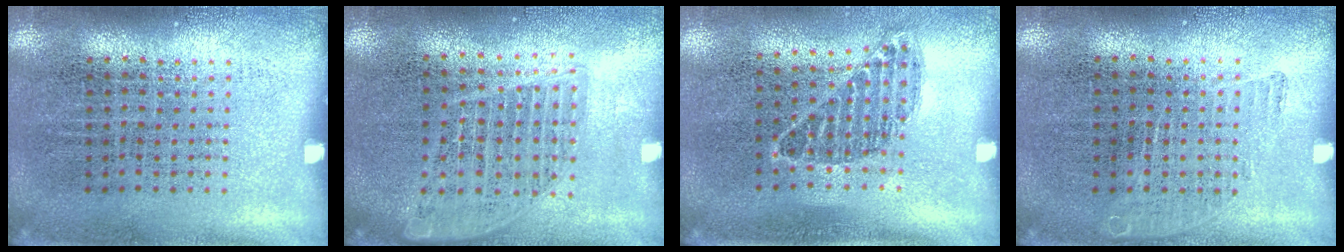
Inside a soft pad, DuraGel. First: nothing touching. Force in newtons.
{"total": 1.5, "press": 1.4, "slide": 0.7}
{"total": 0.9, "press": 0.8, "slide": 0.5}
{"total": 0.8, "press": 0.8, "slide": 0.1}